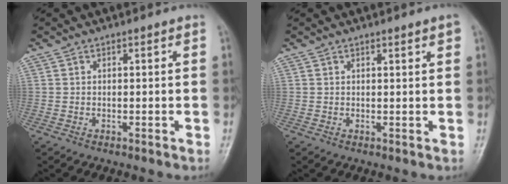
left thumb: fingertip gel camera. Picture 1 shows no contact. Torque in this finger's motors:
{"motor_torque": [-0.20, 0.01, -0.08, -0.15, 0.06]}